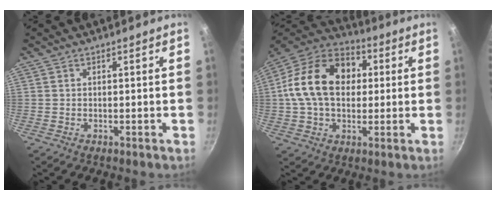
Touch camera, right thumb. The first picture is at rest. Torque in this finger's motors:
{"motor_torque": [-0.52, 1.33, 1.42, -0.43, 0.27]}